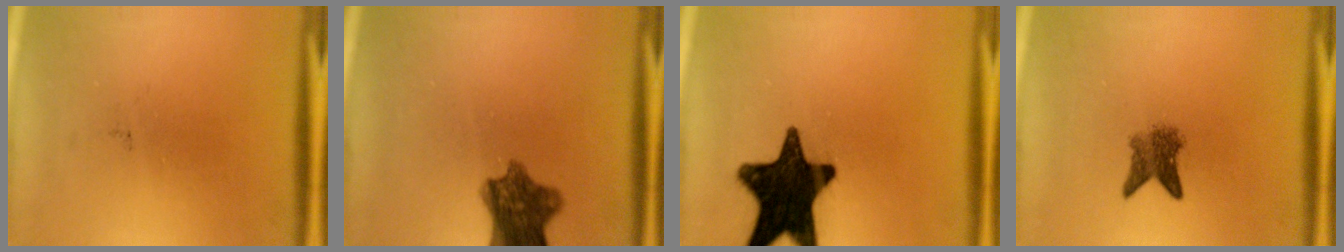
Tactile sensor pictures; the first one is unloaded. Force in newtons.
{"total": 8.4}
{"total": 17.7}
{"total": 3.4}